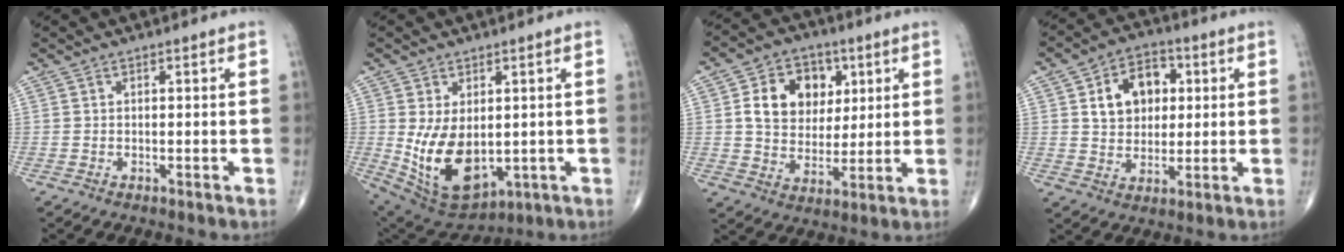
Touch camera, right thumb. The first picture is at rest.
{"total": 13.8, "force": [-0.7, 8.5, 10.8], "torque": [-0.183, -0.014, 0.023]}
{"total": 13.2, "force": [3.6, 10.3, 7.5], "torque": [-0.081, -0.006, 0.062]}
{"total": 11.2, "force": [2.9, 8.3, 6.9], "torque": [-0.074, 0.003, 0.046]}